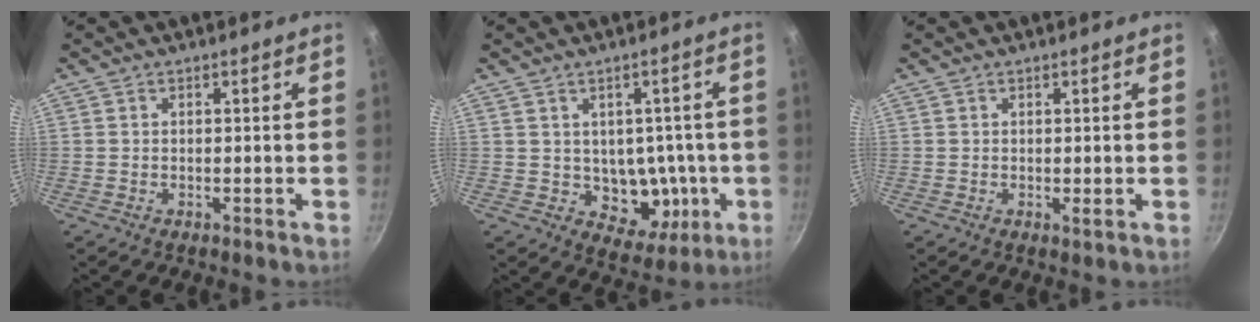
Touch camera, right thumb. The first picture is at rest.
{"total": 9.6, "force": [-0.7, 7.6, 5.8], "torque": [-0.038, -0.001, 0.004]}
{"total": 0.7, "force": [0.1, 0.3, 0.6], "torque": [-0.010, -0.003, 0.002]}